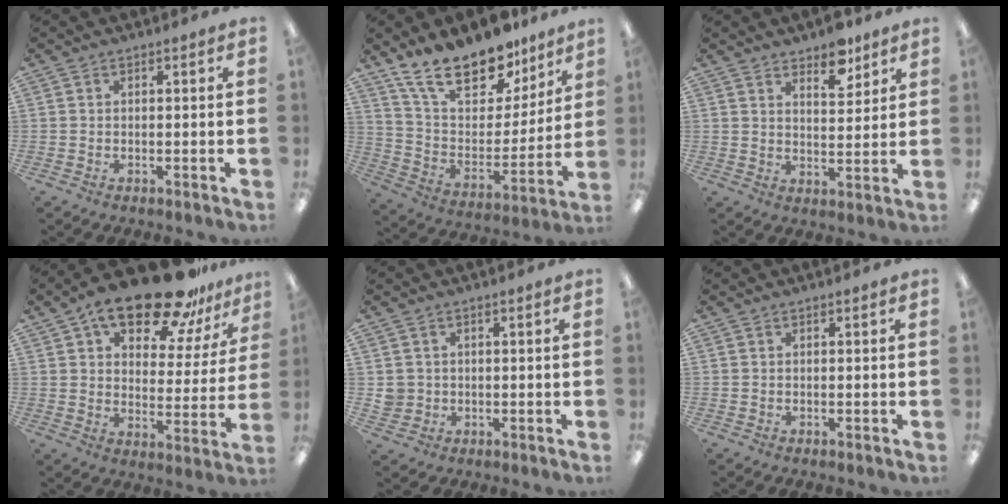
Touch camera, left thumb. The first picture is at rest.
{"total": 20.9, "force": [15.8, 9.4, 10.0], "torque": [-0.178, -0.102, 0.283]}
{"total": 7.1, "force": [5.8, 3.1, 2.6], "torque": [-0.019, -0.036, 0.099]}
{"total": 19.7, "force": [14.9, 6.9, 10.9], "torque": [-0.176, -0.092, 0.252]}
{"total": 3.4, "force": [0.3, 3.3, 0.3], "torque": [-0.005, 0.004, 0.006]}
{"total": 0.0}